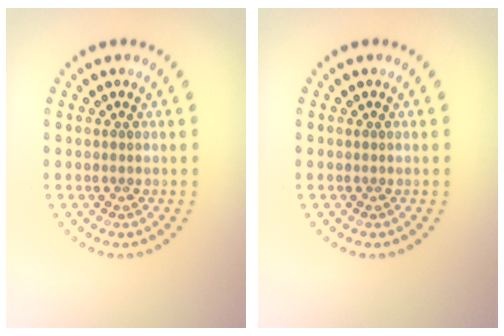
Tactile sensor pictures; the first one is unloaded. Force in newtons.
{"total": 0.0}